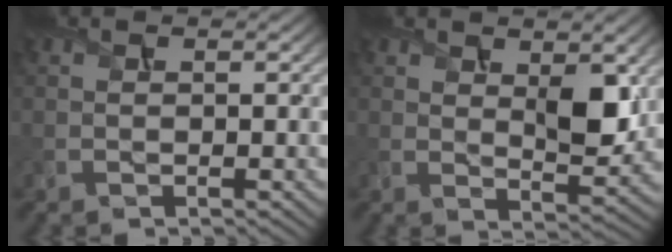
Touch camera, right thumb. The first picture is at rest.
{"total": 5.7, "force": [2.1, 2.6, 4.6], "torque": [-0.077, -0.010, 0.041]}